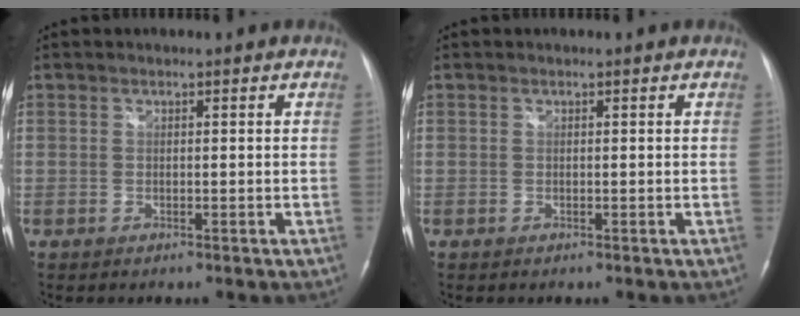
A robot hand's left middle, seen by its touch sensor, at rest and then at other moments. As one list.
[{"total": 0.0}]